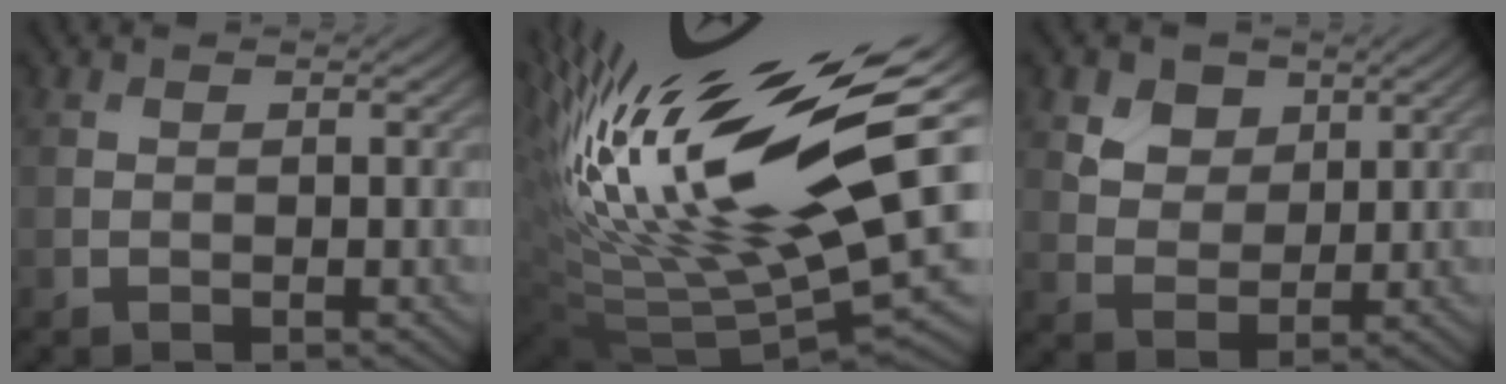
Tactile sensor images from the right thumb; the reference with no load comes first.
{"total": 21.5, "force": [5.7, 7.2, 19.5], "torque": [-0.399, -0.005, 0.103]}
{"total": 5.4, "force": [3.0, 3.8, 2.4], "torque": [-0.060, -0.017, 0.062]}